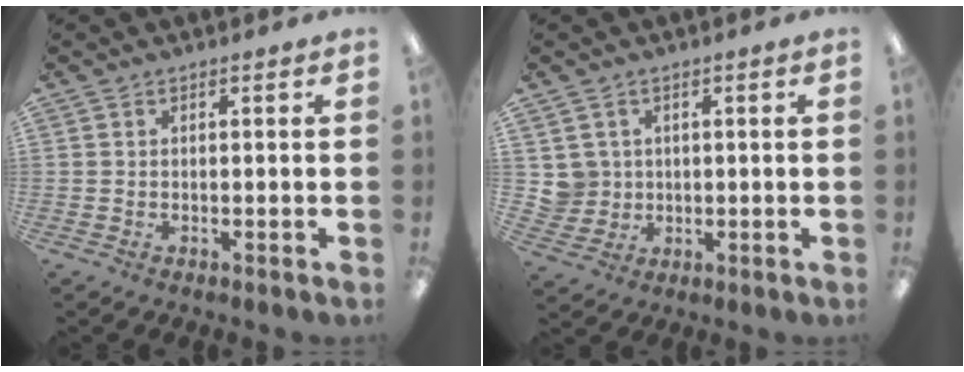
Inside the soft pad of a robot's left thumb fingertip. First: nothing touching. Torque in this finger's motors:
{"motor_torque": [-0.07, 0.20, -0.22, 0.16, 0.01]}